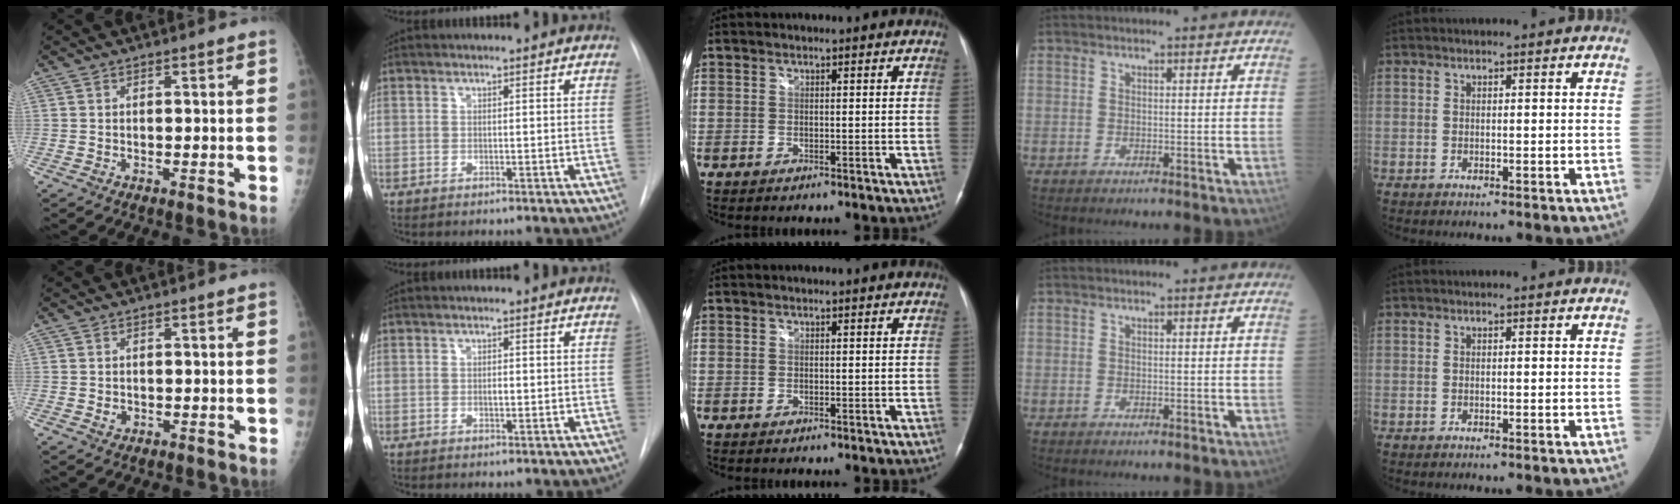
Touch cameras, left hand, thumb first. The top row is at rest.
{"thumb": {"total": 1.1, "force": [-0.1, 0.9, 0.6], "torque": [-0.007, 0.000, 0.003]}, "index": {"total": 0.7, "force": [-0.4, 0.3, 0.5], "torque": [-0.009, -0.006, -0.008]}}